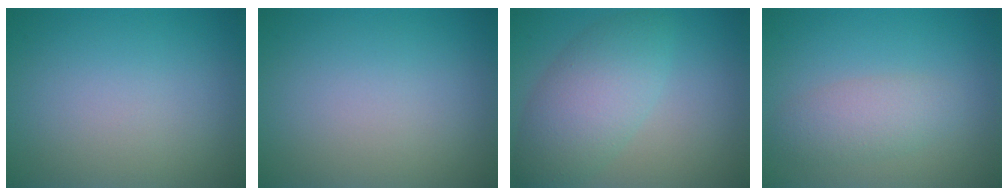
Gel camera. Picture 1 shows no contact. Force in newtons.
{"total": 0.0}
{"total": 5.3, "press": 5.3, "slide": 0.1}
{"total": 2.7, "press": 2.7, "slide": 0.0}